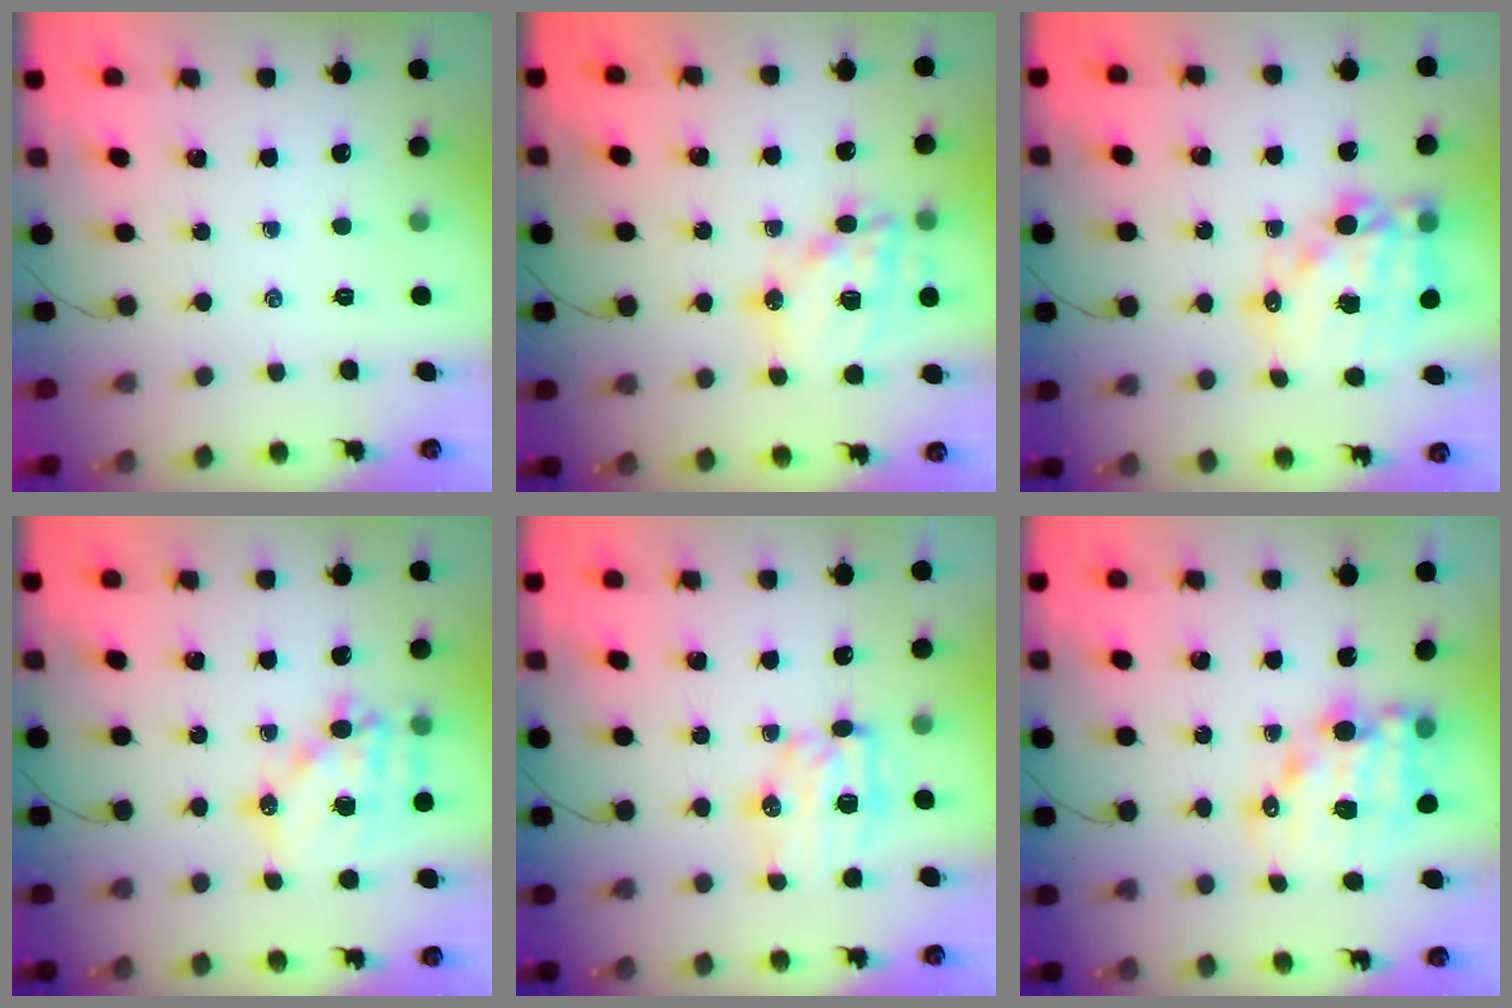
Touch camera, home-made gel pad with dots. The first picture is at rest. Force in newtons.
{"total": 16.9, "press": 16.5, "slide": 3.6}
{"total": 17.7, "press": 17.2, "slide": 4.0}
{"total": 16.5, "press": 16.1, "slide": 3.5}
{"total": 7.7, "press": 7.7, "slide": 0.6}
{"total": 13.3, "press": 12.9, "slide": 3.3}